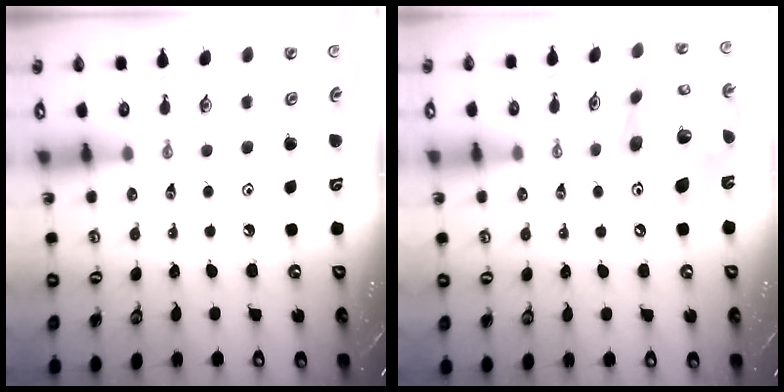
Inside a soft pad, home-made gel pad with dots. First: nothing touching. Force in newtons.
{"total": 17.9, "press": 17.7, "slide": 3.0}